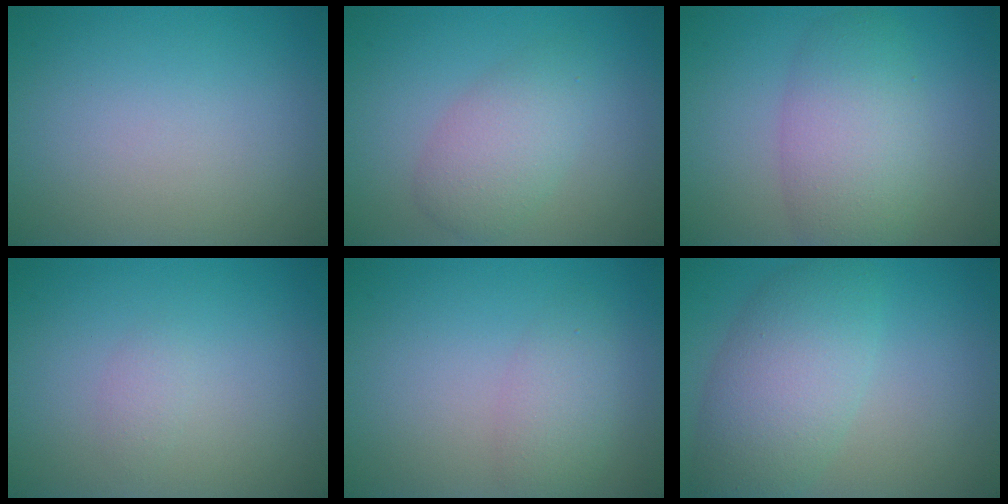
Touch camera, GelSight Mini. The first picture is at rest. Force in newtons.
{"total": 3.6, "press": 3.6, "slide": 0.0}
{"total": 5.5, "press": 5.5, "slide": 0.1}
{"total": 0.8, "press": 0.8, "slide": 0.0}
{"total": 2.4, "press": 2.4, "slide": 0.1}
{"total": 6.2, "press": 6.2, "slide": 0.1}